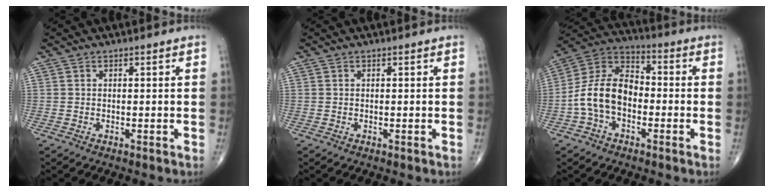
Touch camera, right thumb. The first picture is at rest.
{"total": 0.0}
{"total": 12.6, "force": [-2.8, 8.4, 9.0], "torque": [-0.159, 0.045, -0.064]}